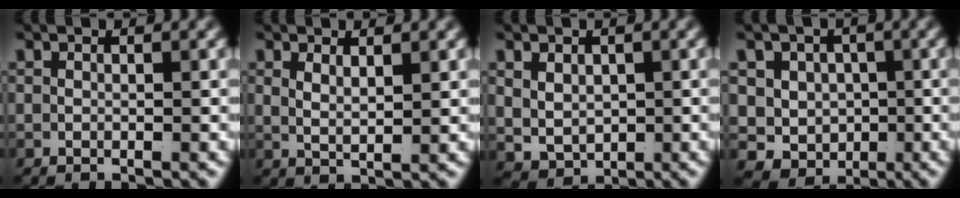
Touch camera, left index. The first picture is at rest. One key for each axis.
{"total": 1.9, "fx": 1.0, "fy": 0.3, "fz": 1.6, "tx": -0.032, "ty": -0.012, "tz": 0.030}
{"total": 4.3, "fx": -0.1, "fy": 3.7, "fz": 2.2, "tx": -0.056, "ty": -0.034, "tz": 0.019}
{"total": 12.3, "fx": -2.7, "fy": 11.5, "fz": 3.7, "tx": -0.103, "ty": -0.062, "tz": -0.041}